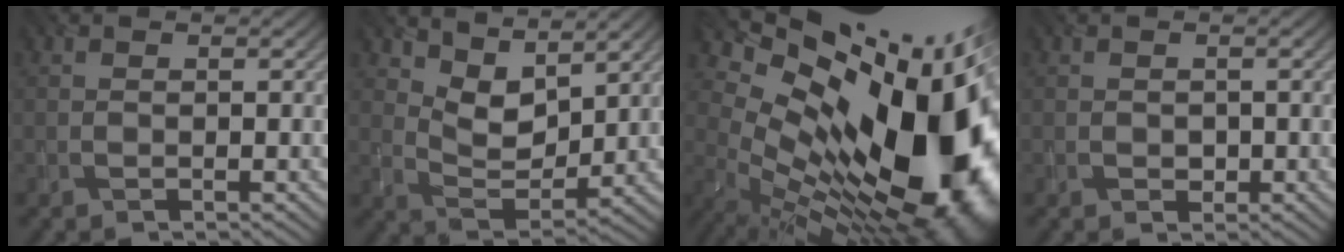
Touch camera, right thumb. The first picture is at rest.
{"total": 6.4, "force": [4.5, 2.9, 3.4], "torque": [-0.077, -0.011, 0.083]}
{"total": 20.2, "force": [3.1, 10.7, 16.9], "torque": [-0.245, -0.029, 0.079]}
{"total": 1.0, "force": [-0.3, 0.9, 0.3], "torque": [-0.007, -0.005, -0.001]}